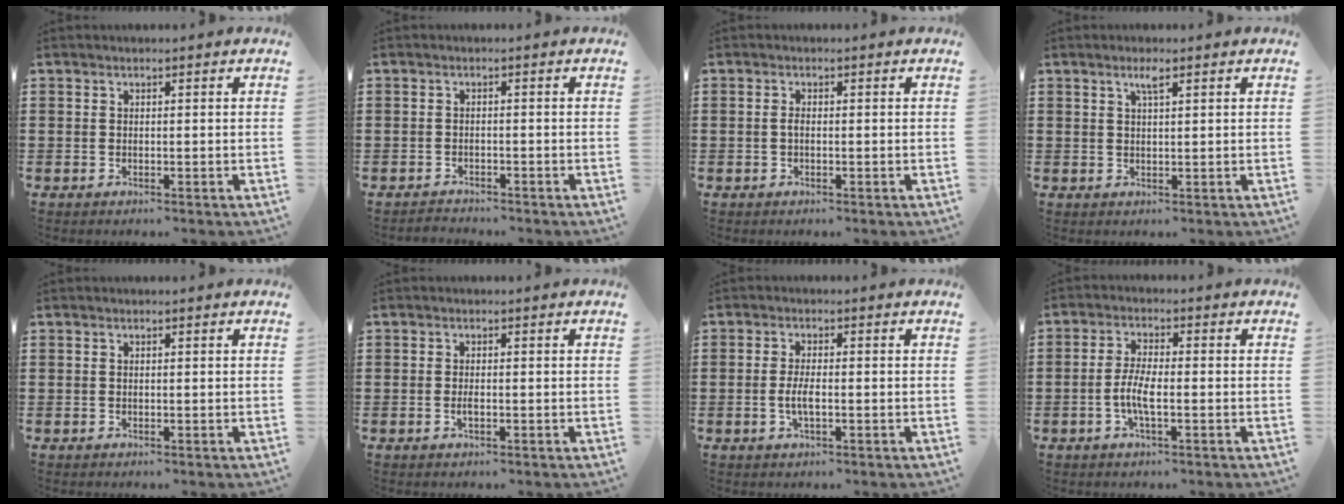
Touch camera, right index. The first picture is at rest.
{"total": 1.4, "force": [-1.4, 0.1, -0.2], "torque": [-0.002, 0.003, -0.031]}
{"total": 1.1, "force": [-0.3, 0.4, 1.0], "torque": [-0.028, -0.005, -0.007]}
{"total": 2.1, "force": [1.3, 0.3, 1.7], "torque": [-0.035, 0.002, 0.021]}
{"total": 0.0}
{"total": 1.2, "force": [-0.4, 0.3, 1.1], "torque": [-0.022, -0.004, -0.006]}
{"total": 3.0, "force": [-0.6, 0.8, 2.8], "torque": [-0.064, -0.005, -0.017]}
{"total": 4.6, "force": [-1.5, 1.1, 4.2], "torque": [-0.100, -0.006, -0.035]}